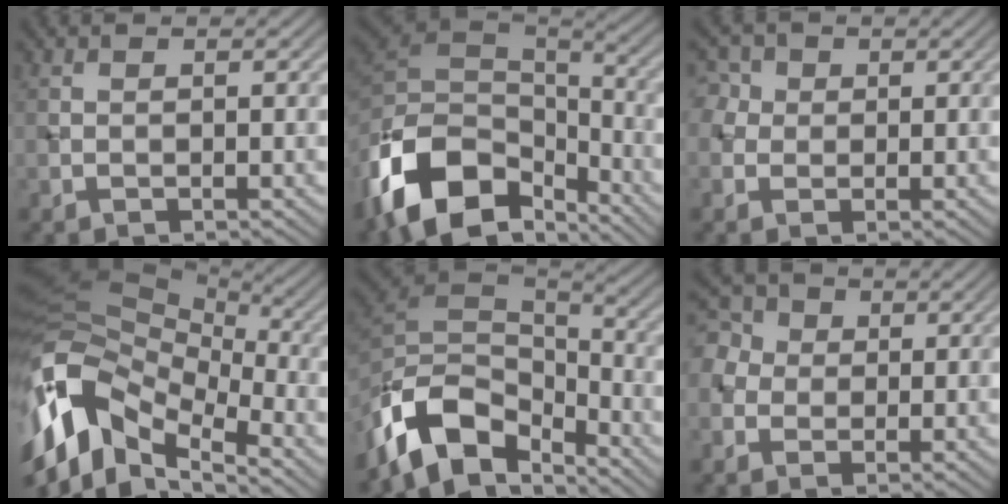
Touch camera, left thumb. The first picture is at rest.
{"total": 16.0, "force": [-7.3, 9.7, 10.3], "torque": [-0.266, -0.020, -0.122]}
{"total": 3.4, "force": [1.0, 3.1, 1.2], "torque": [-0.039, 0.014, -0.003]}
{"total": 13.7, "force": [-5.3, 8.2, 9.6], "torque": [-0.232, -0.003, -0.108]}
{"total": 13.2, "force": [-7.6, 7.2, 8.2], "torque": [-0.186, -0.003, -0.148]}
{"total": 5.0, "force": [0.7, 4.4, 2.2], "torque": [-0.076, 0.014, -0.003]}